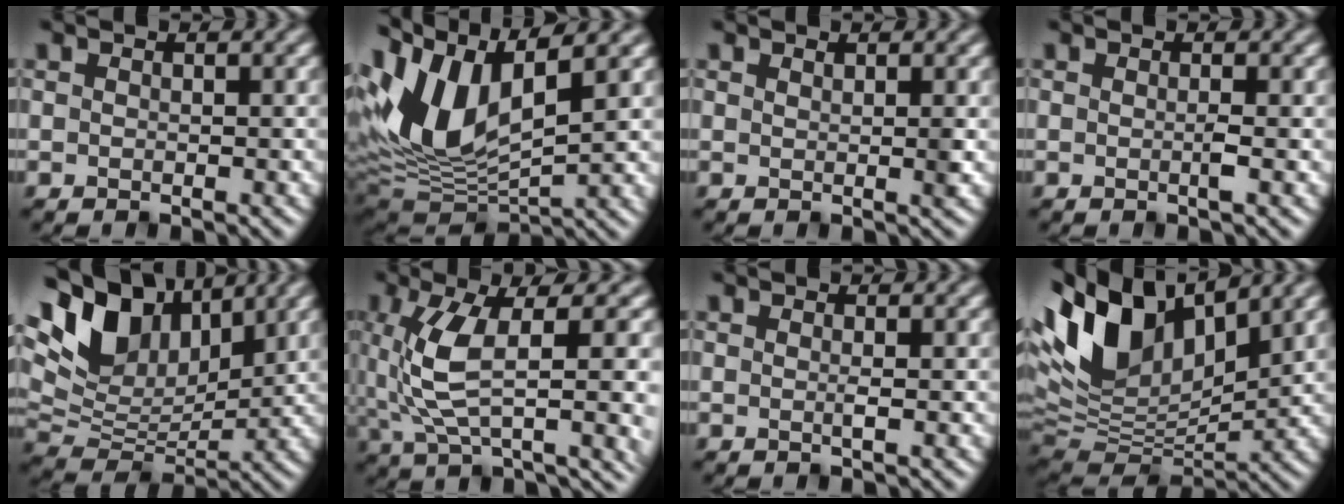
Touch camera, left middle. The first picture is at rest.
{"total": 10.3, "force": [3.1, 5.0, 8.5], "torque": [-0.183, 0.011, 0.057]}
{"total": 1.1, "force": [0.7, 0.2, 0.8], "torque": [-0.009, 0.000, 0.009]}
{"total": 1.1, "force": [-0.1, 0.2, 1.1], "torque": [-0.015, 0.003, -0.007]}
{"total": 10.5, "force": [4.9, 6.2, 6.9], "torque": [-0.136, 0.018, 0.085]}
{"total": 9.4, "force": [0.8, 3.4, 8.7], "torque": [-0.181, -0.009, 0.028]}
{"total": 0.8, "force": [0.1, 0.1, 0.8], "torque": [-0.010, -0.001, -0.004]}
{"total": 12.1, "force": [5.5, 6.4, 8.7], "torque": [-0.181, 0.024, 0.096]}